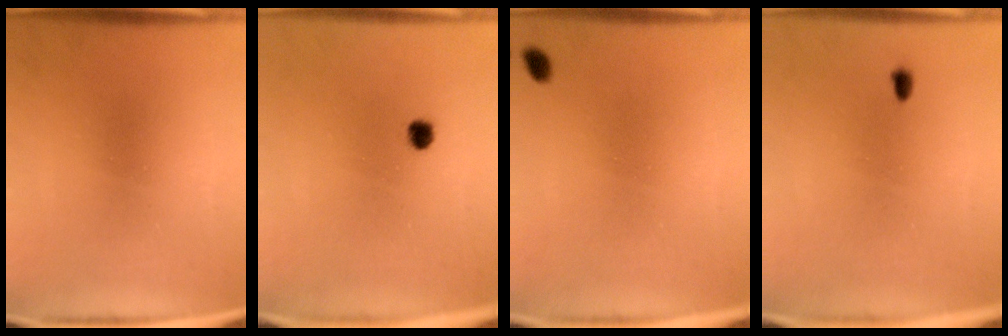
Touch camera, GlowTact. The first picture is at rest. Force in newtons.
{"total": 2.0}
{"total": 1.2}
{"total": 1.0}